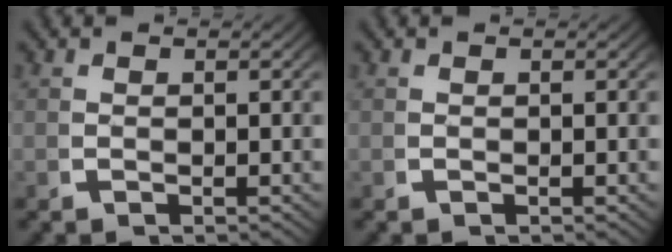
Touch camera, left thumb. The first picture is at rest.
{"total": 0.0}